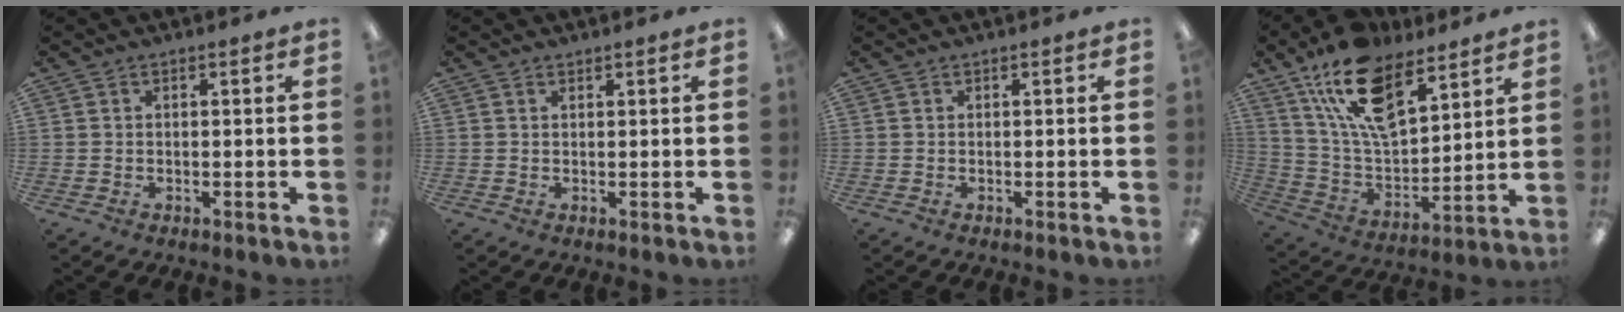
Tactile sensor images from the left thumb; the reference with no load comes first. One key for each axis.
{"total": 0.5, "fx": 0.5, "fy": 0.2, "fz": 0.2, "tx": -0.006, "ty": 0.001, "tz": 0.008}
{"total": 0.0}
{"total": 18.9, "fx": 12.3, "fy": 8.9, "fz": 11.4, "tx": -0.216, "ty": -0.053, "tz": 0.222}